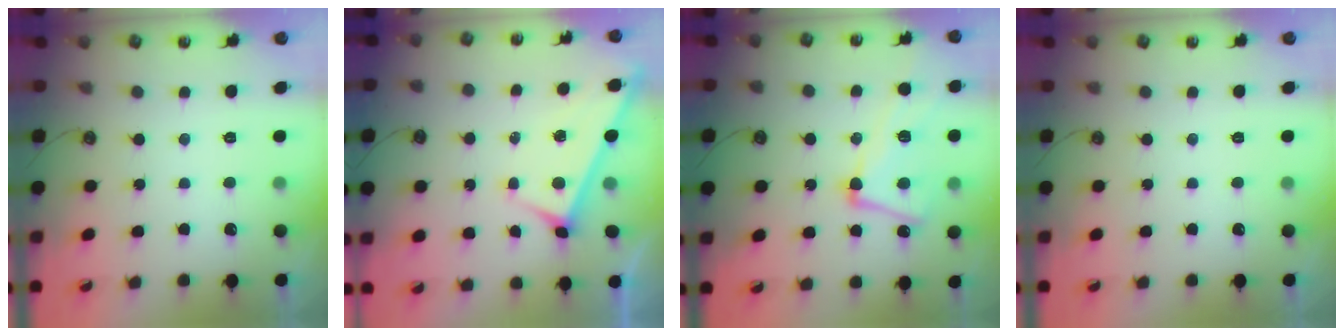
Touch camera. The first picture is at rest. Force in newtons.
{"total": 3.6, "press": 3.6, "slide": 0.3}
{"total": 8.8, "press": 8.6, "slide": 1.7}
{"total": 0.0}